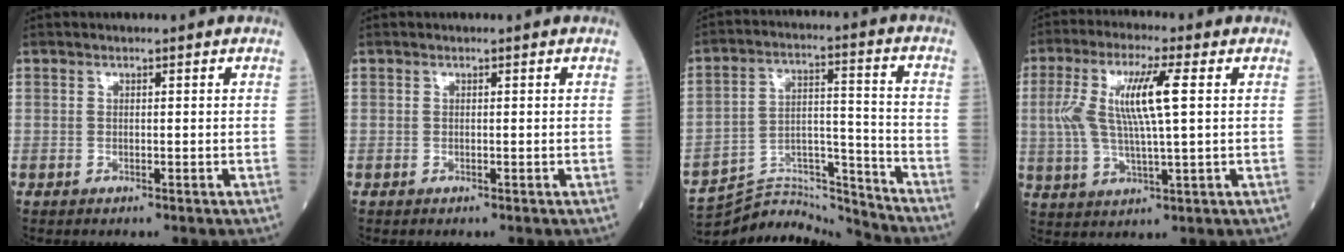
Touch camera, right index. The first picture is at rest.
{"total": 0.0}
{"total": 13.8, "force": [-13.8, -0.4, -0.3], "torque": [0.004, 0.047, -0.234]}
{"total": 10.3, "force": [1.8, 1.2, 10.1], "torque": [-0.215, 0.010, 0.034]}